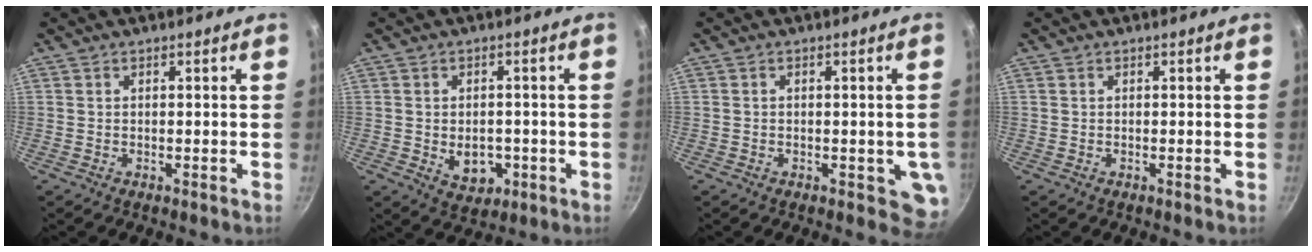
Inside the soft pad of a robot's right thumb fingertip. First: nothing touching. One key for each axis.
{"total": 6.2, "fx": -1.4, "fy": 4.7, "fz": 3.8, "tx": -0.033, "ty": 0.005, "tz": -0.007}
{"total": 5.3, "fx": -1.1, "fy": 2.9, "fz": 4.3, "tx": -0.024, "ty": -0.003, "tz": -0.013}
{"total": 0.0}